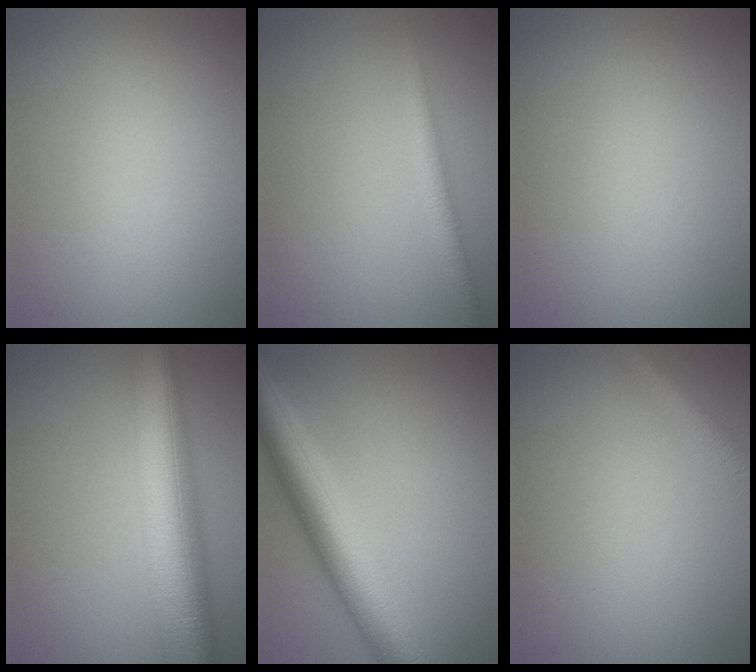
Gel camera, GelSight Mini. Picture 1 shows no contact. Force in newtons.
{"total": 2.4, "press": 2.4, "slide": 0.0}
{"total": 0.0}
{"total": 10.5, "press": 10.5, "slide": 0.4}
{"total": 7.7, "press": 7.7, "slide": 0.2}
{"total": 2.6, "press": 2.6, "slide": 0.2}